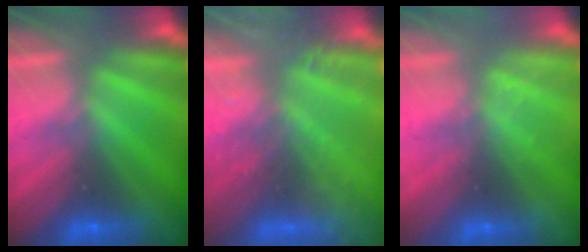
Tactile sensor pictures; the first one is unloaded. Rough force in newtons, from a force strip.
{"total": 7.7}
{"total": 2.1}